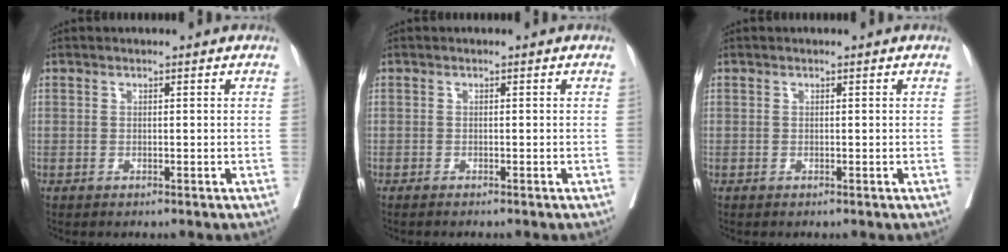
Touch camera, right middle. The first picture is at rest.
{"total": 1.4, "force": [-1.2, 0.0, 0.7], "torque": [-0.009, -0.001, -0.014]}
{"total": 0.0}